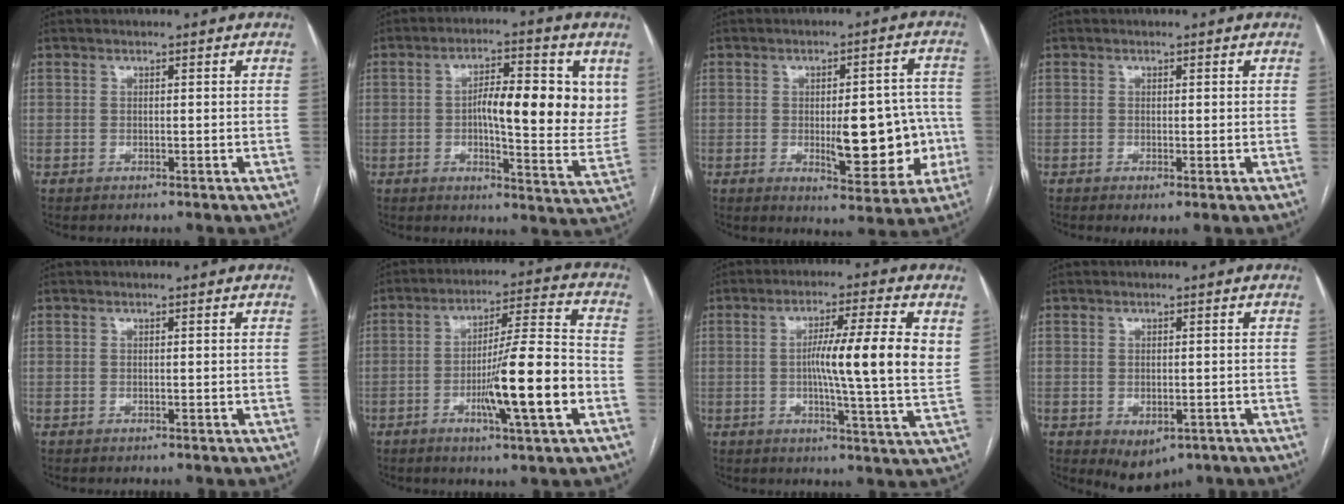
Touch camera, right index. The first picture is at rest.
{"total": 14.0, "force": [2.9, 4.1, 13.1], "torque": [-0.174, 0.013, 0.040]}
{"total": 12.1, "force": [-2.1, 4.4, 11.1], "torque": [-0.129, 0.017, -0.014]}
{"total": 1.6, "force": [-0.4, 0.4, 1.5], "torque": [-0.023, -0.006, -0.004]}
{"total": 0.0}
{"total": 13.6, "force": [-4.1, 0.2, 12.9], "torque": [-0.210, -0.002, -0.068]}
{"total": 12.2, "force": [1.9, 0.0, 12.1], "torque": [-0.185, 0.004, 0.019]}
{"total": 4.8, "force": [-2.3, 3.0, 3.0], "torque": [-0.039, -0.004, -0.021]}